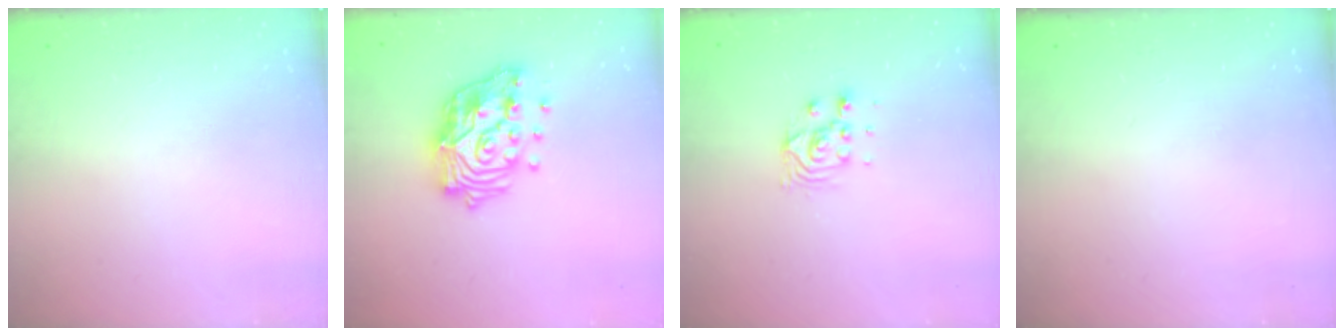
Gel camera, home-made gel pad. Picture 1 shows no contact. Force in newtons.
{"total": 17.3, "press": 17.1, "slide": 2.1}
{"total": 5.5, "press": 5.5, "slide": 0.3}
{"total": 0.0}